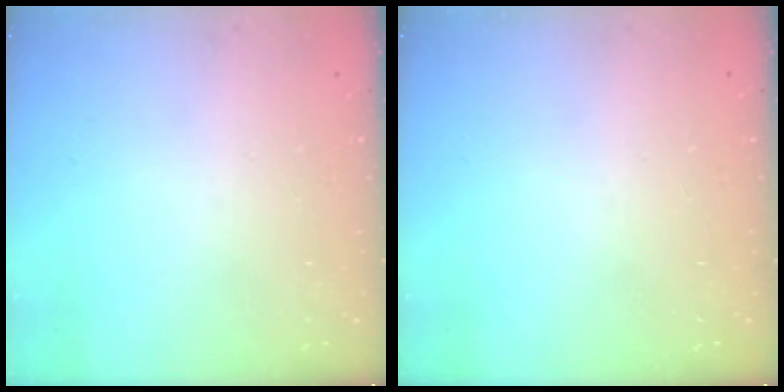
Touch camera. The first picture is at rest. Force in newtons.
{"total": 0.0}